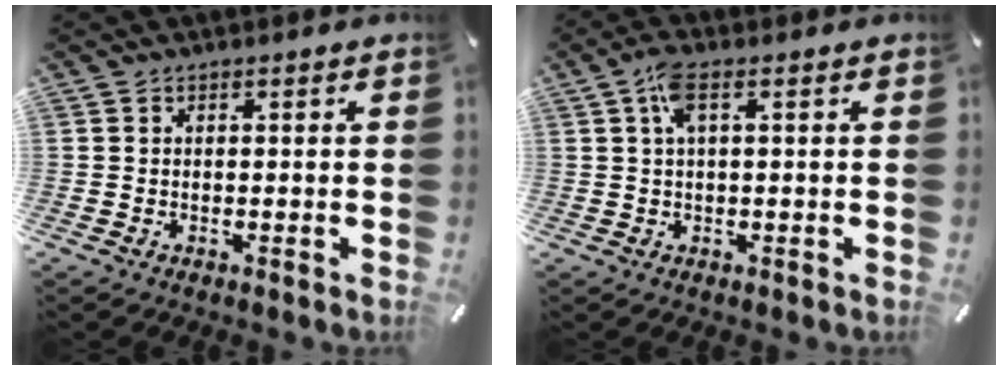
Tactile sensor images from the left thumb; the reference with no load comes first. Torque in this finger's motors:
{"motor_torque": [1.34, 0.85, 0.60, -0.27, 0.01]}